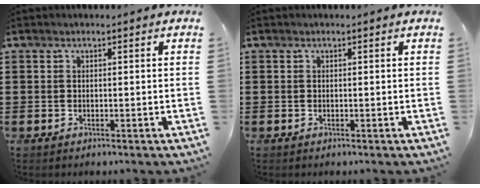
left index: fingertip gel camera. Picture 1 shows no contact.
{"total": 0.0}